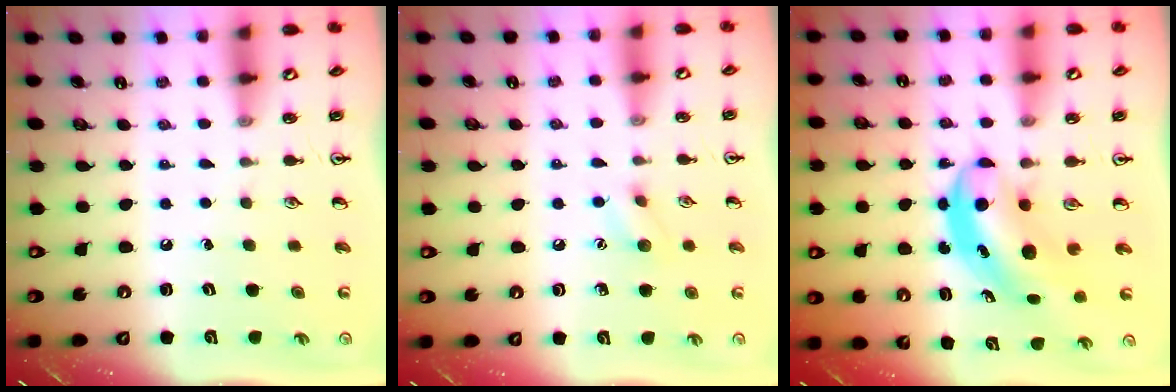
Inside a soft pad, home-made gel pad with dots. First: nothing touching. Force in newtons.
{"total": 7.0, "press": 6.8, "slide": 1.7}
{"total": 5.0, "press": 4.8, "slide": 1.3}